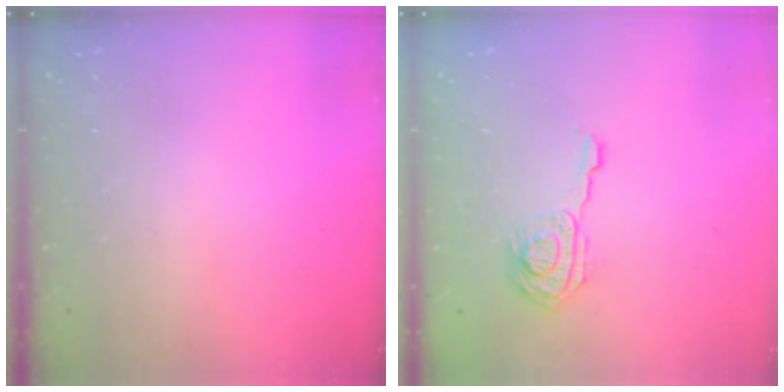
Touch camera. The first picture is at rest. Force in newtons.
{"total": 9.7, "press": 9.7, "slide": 0.5}